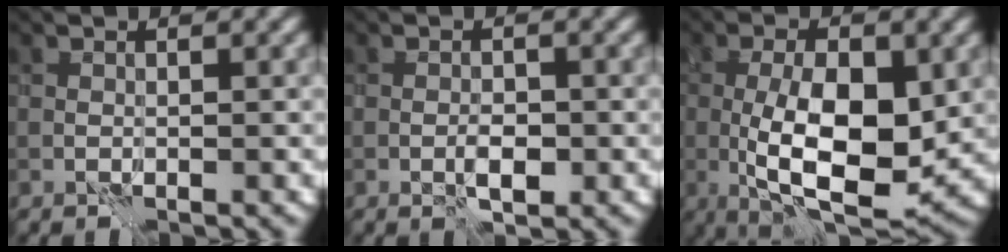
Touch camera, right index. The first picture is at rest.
{"total": 1.5, "force": [-0.6, 0.6, 1.2], "torque": [-0.020, 0.003, -0.011]}
{"total": 10.0, "force": [-0.8, 4.0, 9.1], "torque": [-0.152, -0.007, -0.011]}